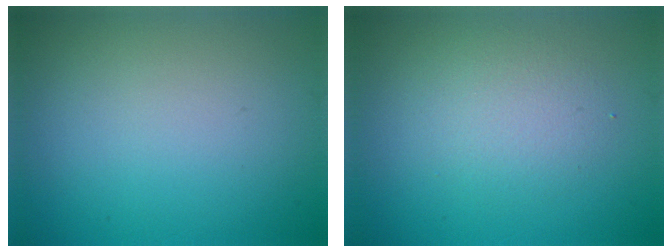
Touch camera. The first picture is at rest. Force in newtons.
{"total": 2.5, "press": 2.4, "slide": 0.1}